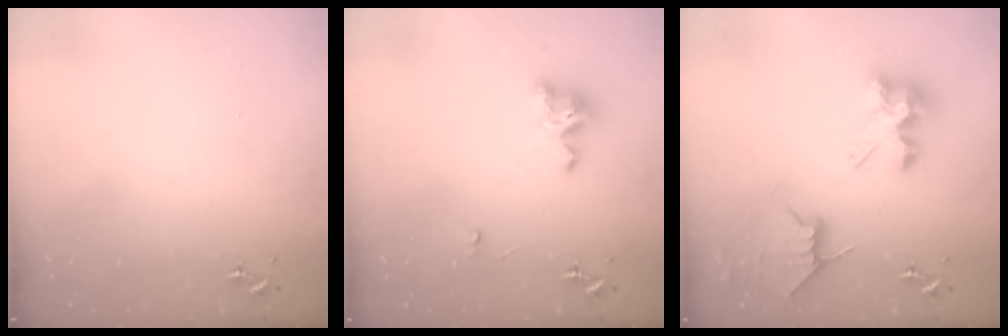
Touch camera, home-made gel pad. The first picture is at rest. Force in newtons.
{"total": 5.3, "press": 5.3, "slide": 0.3}
{"total": 9.2, "press": 9.0, "slide": 1.5}